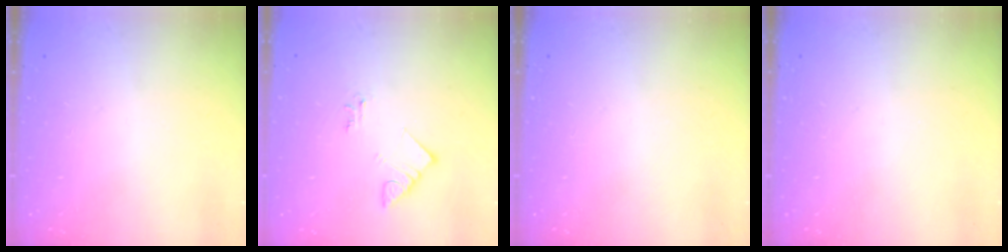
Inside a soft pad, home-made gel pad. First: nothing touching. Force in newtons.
{"total": 3.3, "press": 3.3, "slide": 0.3}
{"total": 0.0}
{"total": 0.0}